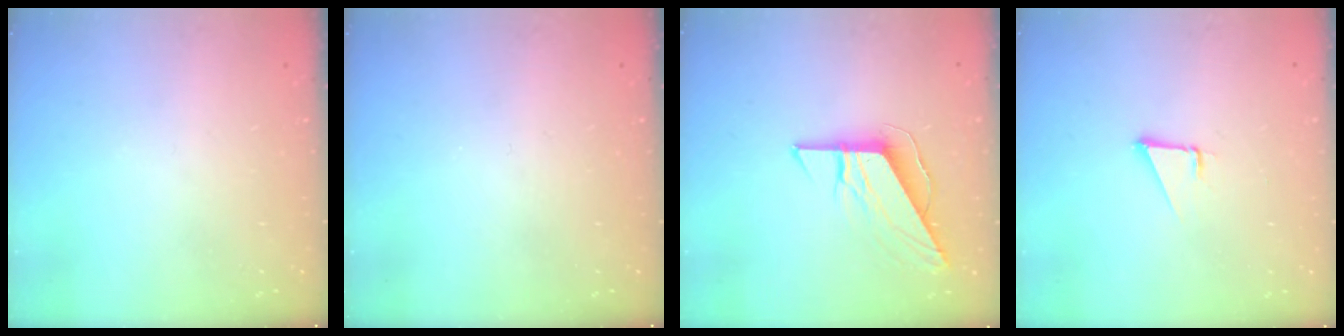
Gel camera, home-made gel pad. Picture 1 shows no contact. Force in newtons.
{"total": 0.0}
{"total": 9.1, "press": 9.1, "slide": 0.7}
{"total": 1.9, "press": 1.9, "slide": 0.1}